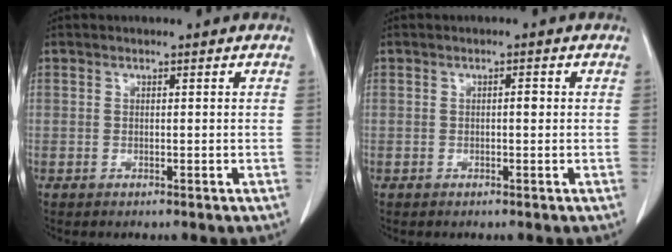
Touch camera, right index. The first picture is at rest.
{"total": 1.1, "force": [0.0, 0.4, 1.0], "torque": [-0.013, 0.002, -0.002]}